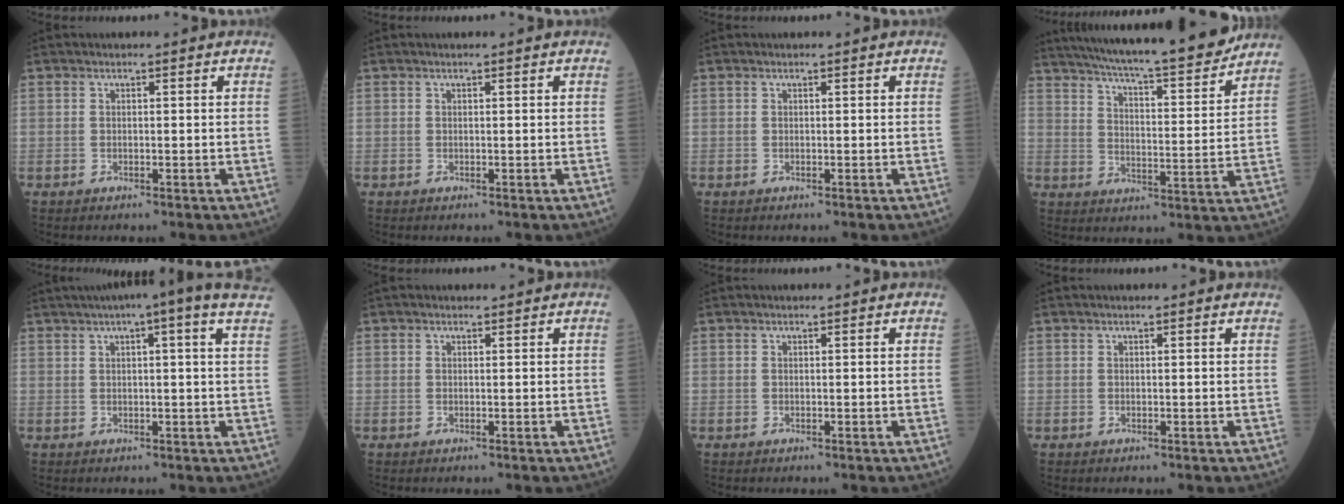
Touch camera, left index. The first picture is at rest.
{"total": 0.5, "force": [0.5, 0.2, 0.2], "torque": [-0.006, 0.008, 0.008]}
{"total": 0.0}
{"total": 21.8, "force": [19.2, 2.0, 10.0], "torque": [-0.168, -0.010, 0.276]}
{"total": 11.8, "force": [8.7, 0.3, 8.0], "torque": [-0.123, 0.039, 0.103]}
{"total": 7.7, "force": [6.7, 0.9, 3.6], "torque": [-0.057, 0.037, 0.115]}
{"total": 0.0}
{"total": 0.7, "force": [0.6, 0.3, 0.2], "torque": [-0.008, 0.008, 0.009]}